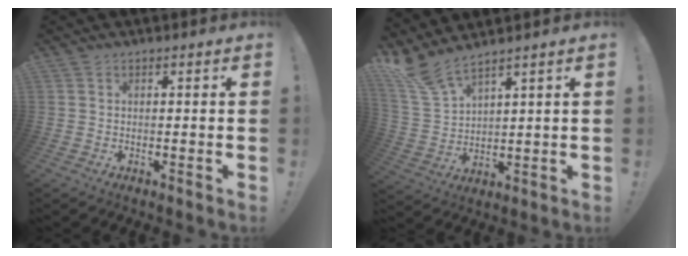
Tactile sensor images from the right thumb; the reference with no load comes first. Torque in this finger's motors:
{"motor_torque": [-0.68, 0.70, 0.78, 0.80, 0.02]}